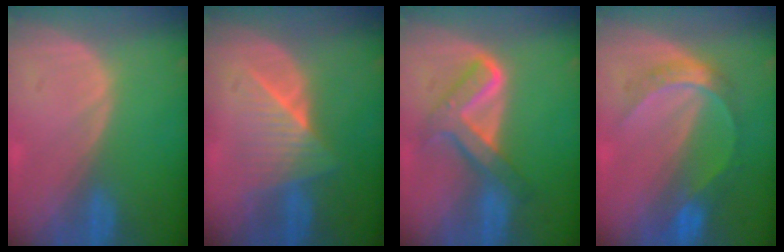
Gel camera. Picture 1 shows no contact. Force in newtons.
{"total": 6.4, "press": 6.1, "slide": 1.9}
{"total": 6.9, "press": 6.8, "slide": 0.7}
{"total": 6.7, "press": 5.8, "slide": 3.4}